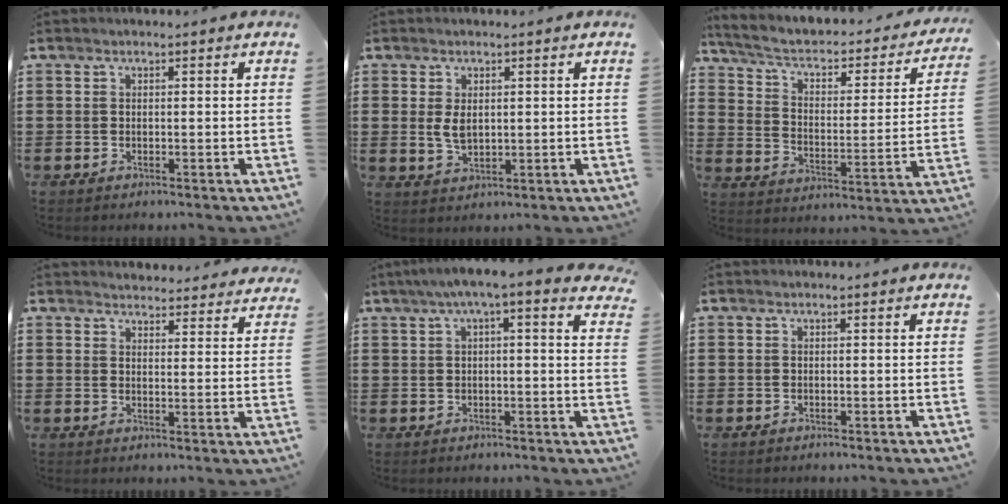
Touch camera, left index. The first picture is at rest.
{"total": 3.4, "force": [0.5, 2.0, 2.7], "torque": [-0.064, 0.002, 0.006]}
{"total": 3.7, "force": [1.8, 1.9, 2.5], "torque": [-0.060, -0.016, 0.022]}
{"total": 3.6, "force": [3.6, 0.3, 0.0], "torque": [-0.004, -0.021, 0.065]}
{"total": 3.9, "force": [2.6, 0.2, 3.0], "torque": [-0.063, -0.001, 0.044]}
{"total": 0.0}